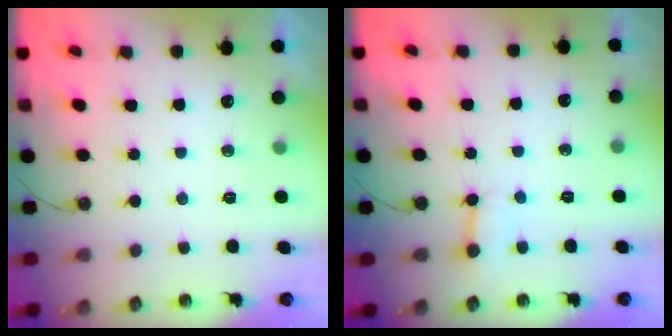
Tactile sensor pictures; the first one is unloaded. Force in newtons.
{"total": 3.0, "press": 3.0, "slide": 0.2}